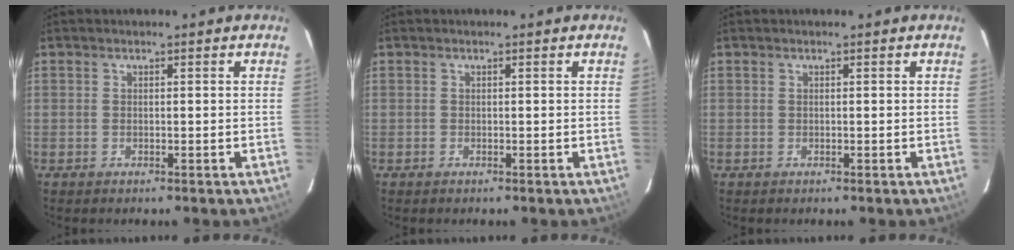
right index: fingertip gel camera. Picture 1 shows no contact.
{"total": 0.0}
{"total": 0.0}